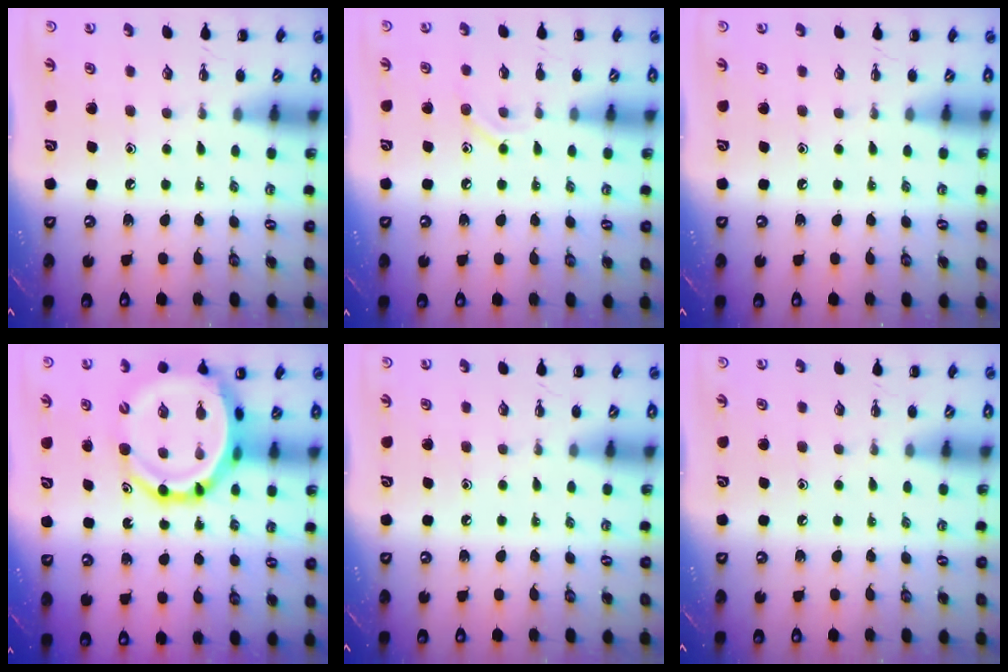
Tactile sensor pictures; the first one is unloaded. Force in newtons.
{"total": 7.5, "press": 7.4, "slide": 1.4}
{"total": 0.0}
{"total": 15.6, "press": 15.0, "slide": 4.3}
{"total": 0.0}
{"total": 0.0}